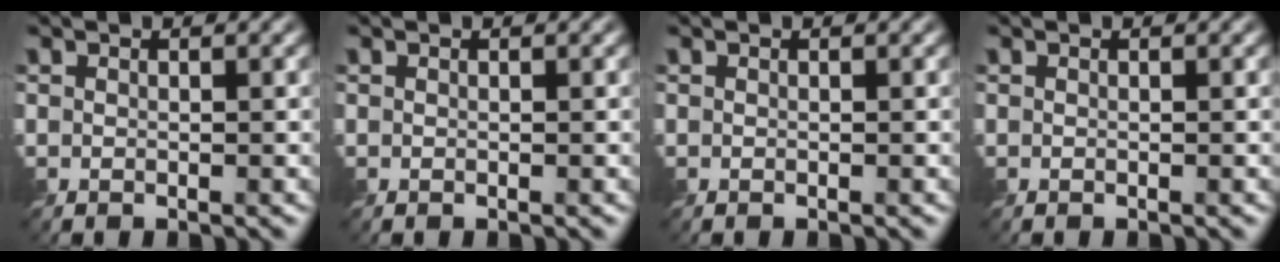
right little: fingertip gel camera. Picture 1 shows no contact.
{"total": 0.0}
{"total": 0.0}
{"total": 0.0}